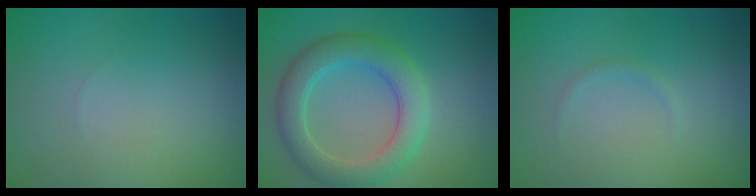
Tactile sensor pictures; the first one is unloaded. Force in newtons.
{"total": 4.9, "press": 4.9, "slide": 0.3}
{"total": 0.5, "press": 0.5, "slide": 0.0}